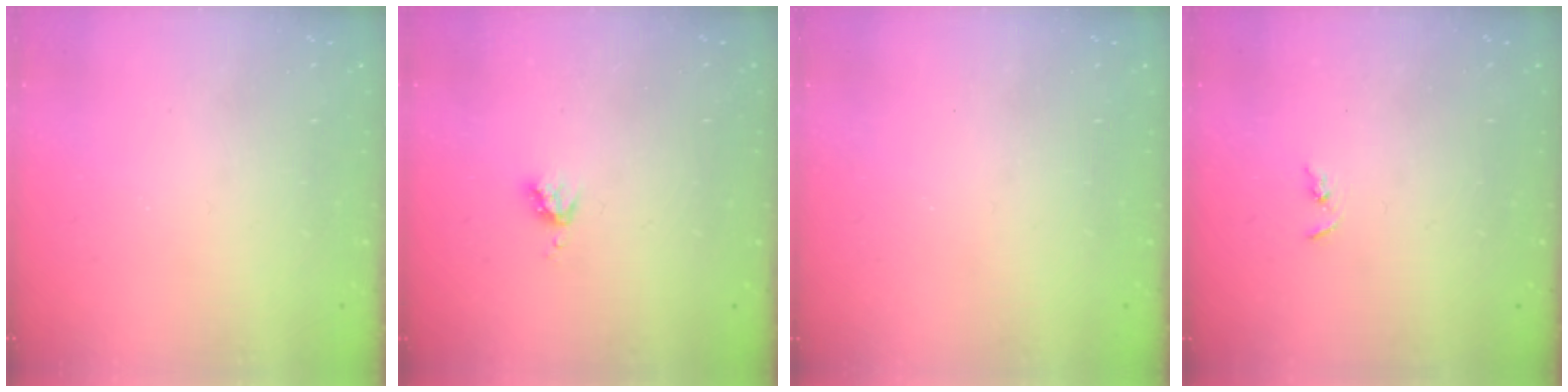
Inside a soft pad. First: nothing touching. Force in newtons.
{"total": 3.8, "press": 3.8, "slide": 0.5}
{"total": 0.0}
{"total": 1.5, "press": 1.5, "slide": 0.4}